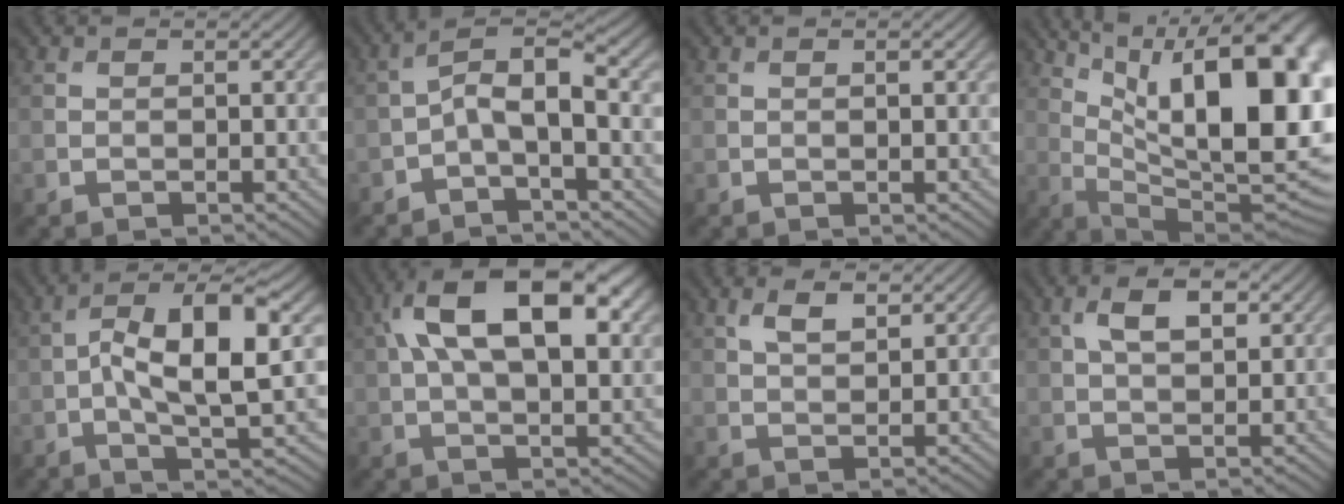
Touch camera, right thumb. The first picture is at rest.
{"total": 4.7, "force": [-1.2, 1.6, 4.2], "torque": [-0.077, 0.011, -0.029]}
{"total": 0.5, "force": [0.1, 0.1, 0.5], "torque": [-0.006, 0.000, 0.003]}
{"total": 18.2, "force": [5.6, 6.6, 16.1], "torque": [-0.229, 0.018, 0.099]}
{"total": 10.5, "force": [0.1, 3.9, 9.7], "torque": [-0.171, 0.007, 0.002]}
{"total": 16.3, "force": [5.2, 7.6, 13.5], "torque": [-0.234, 0.035, 0.075]}
{"total": 3.5, "force": [1.8, 1.6, 2.6], "torque": [-0.057, 0.003, 0.036]}
{"total": 5.4, "force": [2.0, 2.7, 4.3], "torque": [-0.082, 0.005, 0.033]}